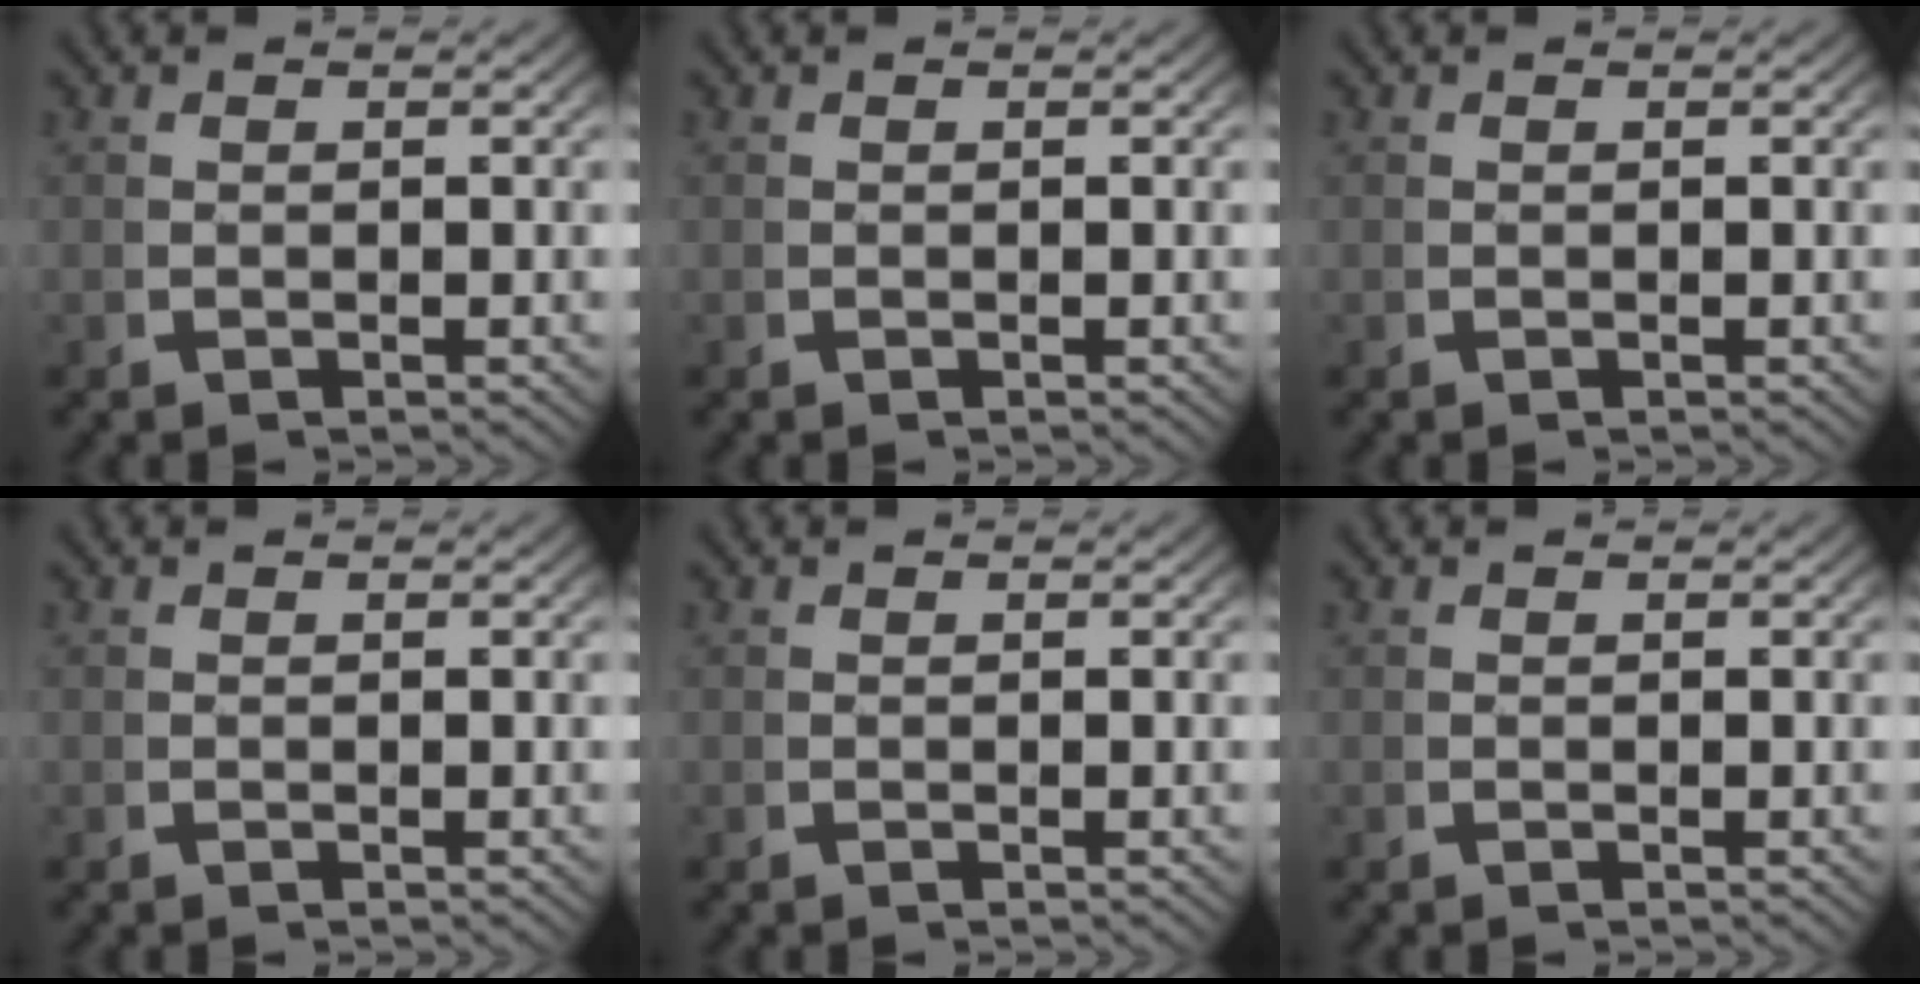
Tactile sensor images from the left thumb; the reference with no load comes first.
{"total": 0.0}
{"total": 0.0}
{"total": 0.0}
{"total": 0.0}
{"total": 0.0}